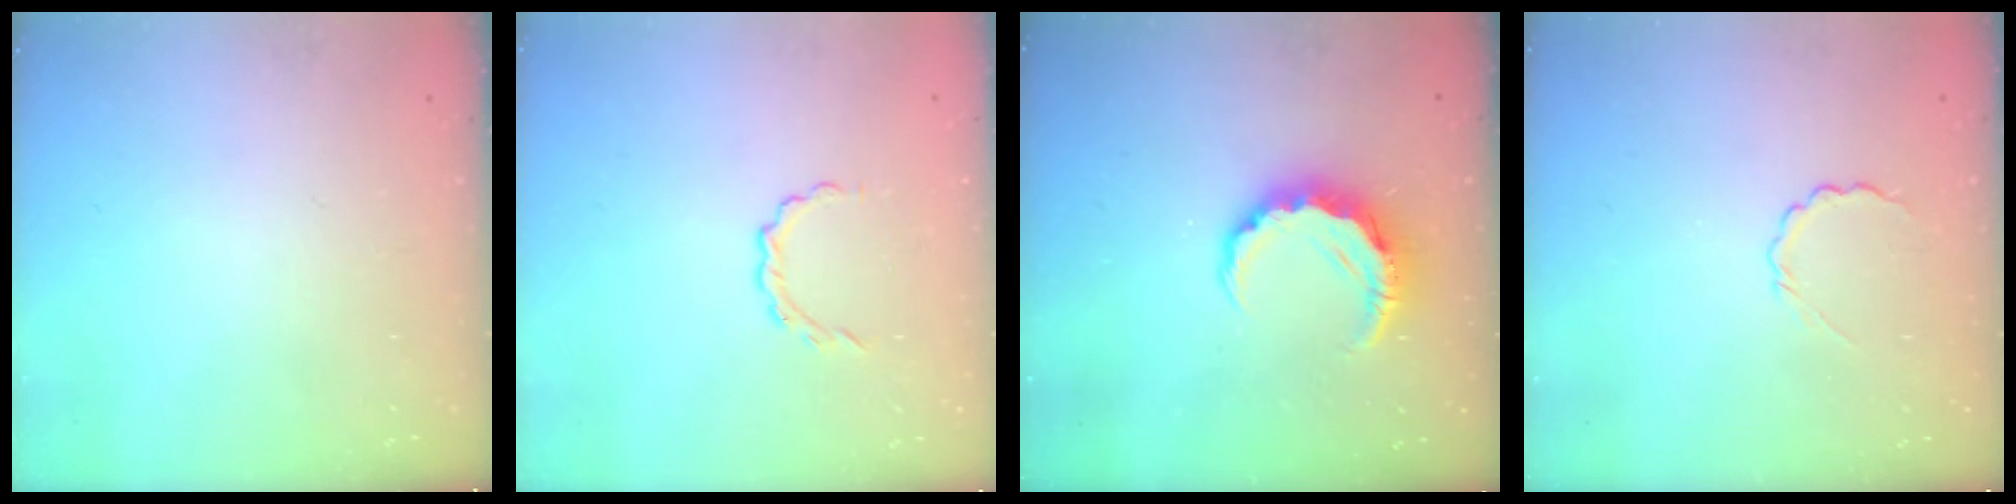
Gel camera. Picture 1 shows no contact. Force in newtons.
{"total": 3.3, "press": 3.1, "slide": 1.1}
{"total": 8.2, "press": 8.1, "slide": 1.4}
{"total": 3.8, "press": 3.6, "slide": 1.1}